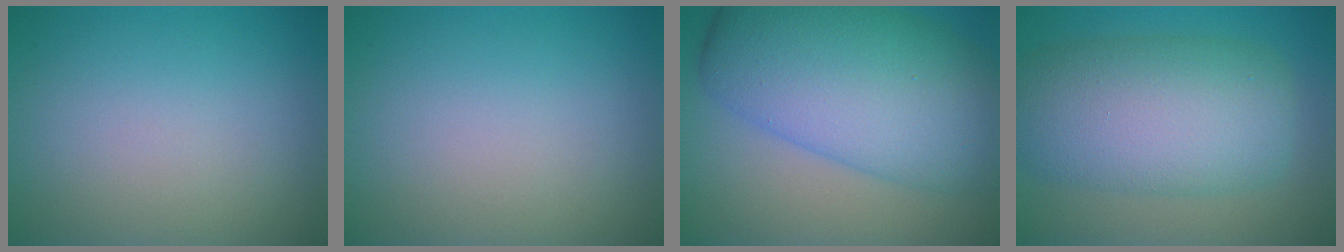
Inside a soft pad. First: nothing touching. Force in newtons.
{"total": 0.0}
{"total": 12.1, "press": 12.1, "slide": 0.1}
{"total": 10.0, "press": 9.9, "slide": 0.4}